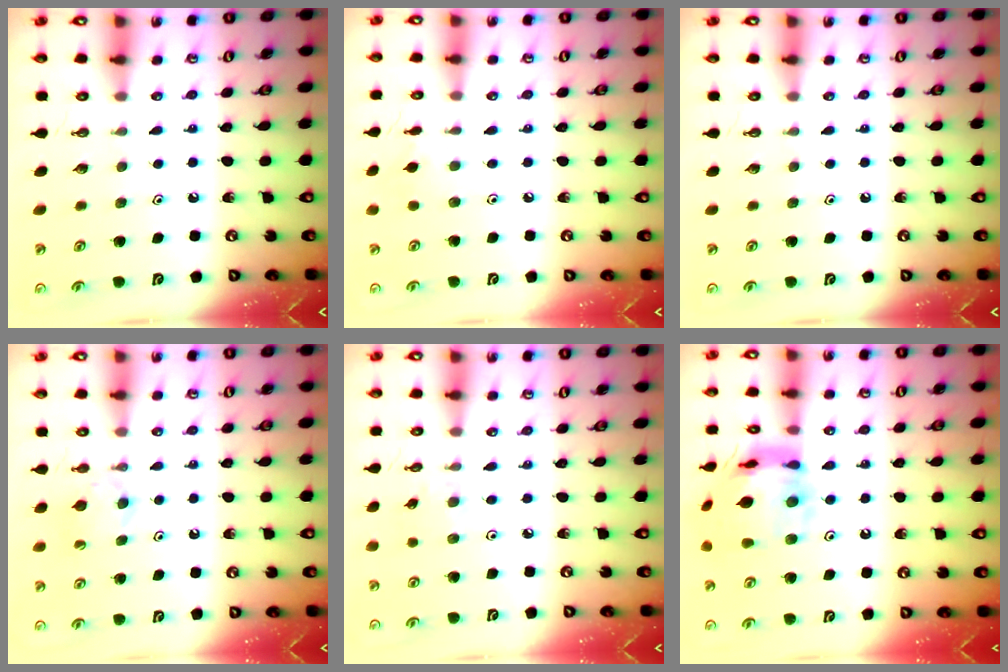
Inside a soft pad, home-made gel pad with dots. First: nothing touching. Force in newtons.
{"total": 2.3, "press": 2.3, "slide": 0.4}
{"total": 0.0}
{"total": 6.6, "press": 6.6, "slide": 0.5}
{"total": 1.1, "press": 1.0, "slide": 0.4}
{"total": 16.9, "press": 16.8, "slide": 1.7}